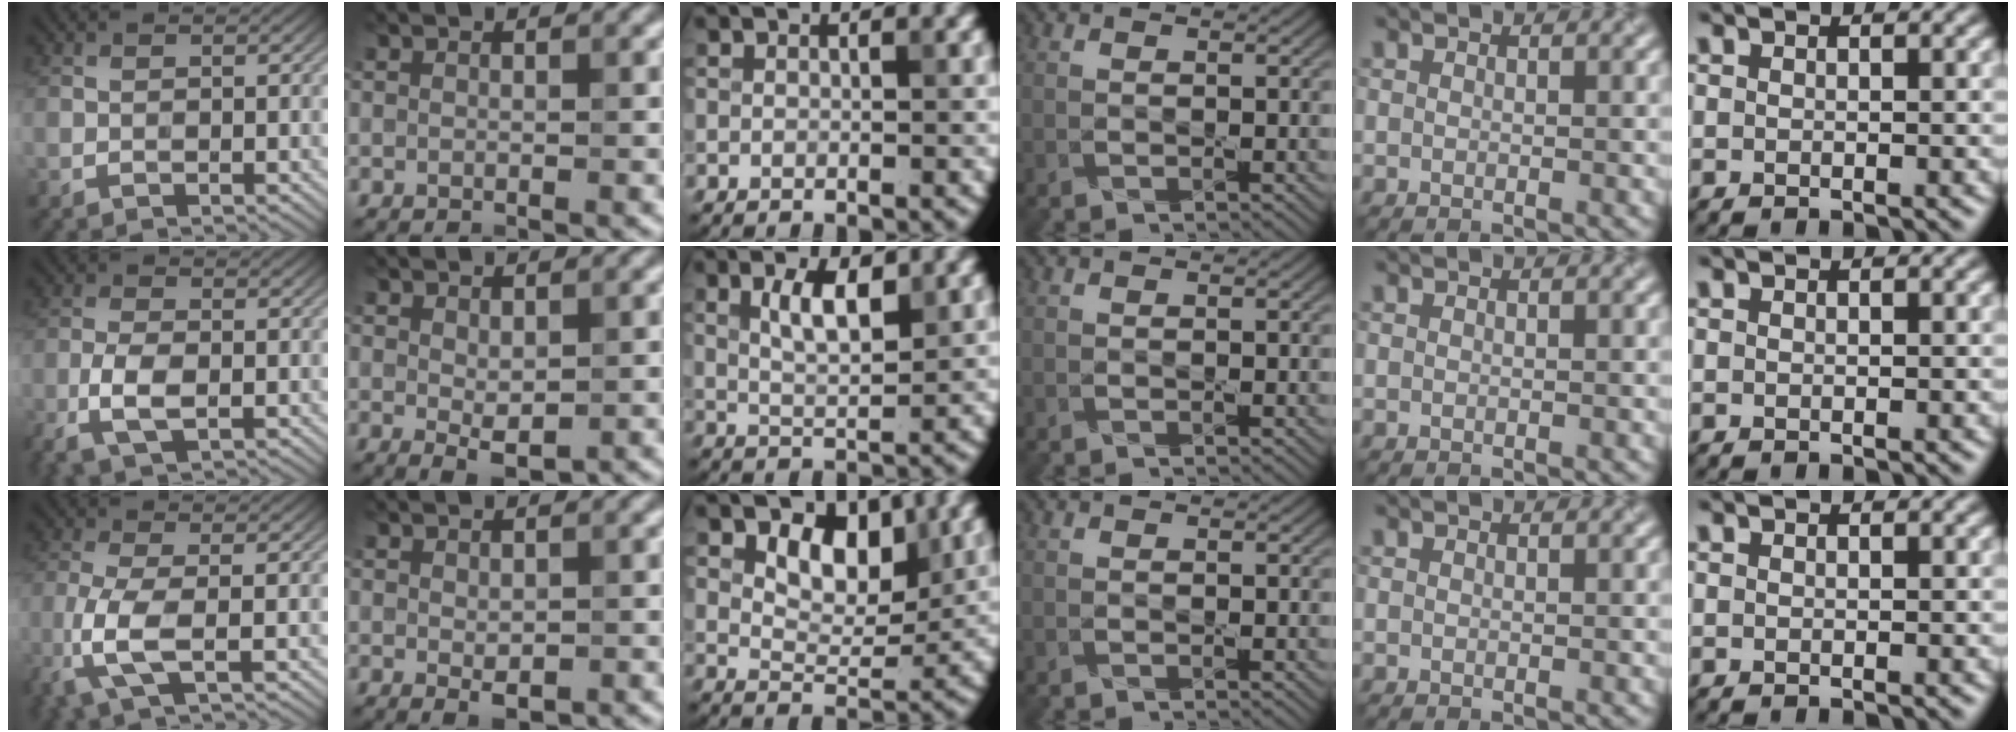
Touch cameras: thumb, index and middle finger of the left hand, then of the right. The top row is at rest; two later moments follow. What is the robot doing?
{"motion": "cut", "object": "origami paper"}